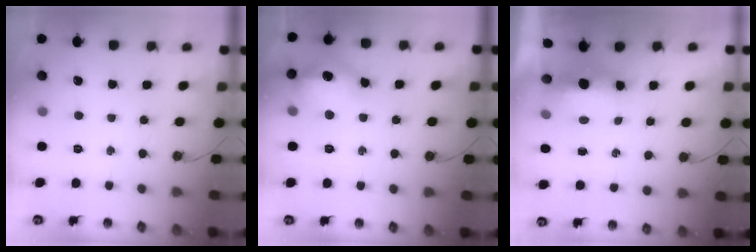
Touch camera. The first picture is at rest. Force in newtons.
{"total": 14.8, "press": 14.8, "slide": 1.4}
{"total": 6.1, "press": 6.1, "slide": 0.2}